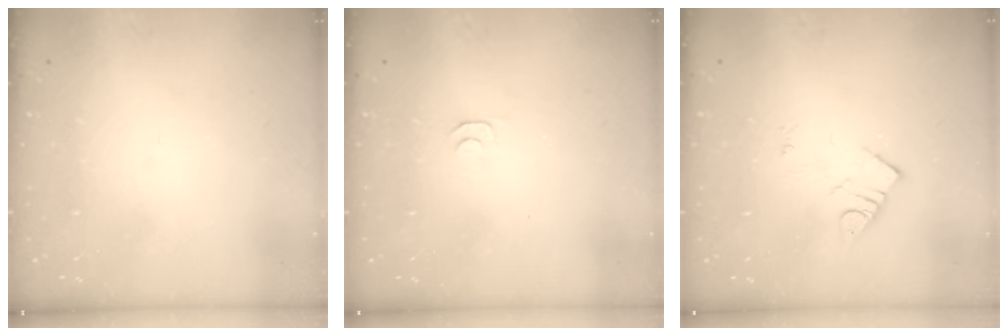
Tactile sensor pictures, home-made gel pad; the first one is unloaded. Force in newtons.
{"total": 3.5, "press": 3.4, "slide": 0.4}
{"total": 4.2, "press": 4.1, "slide": 0.6}